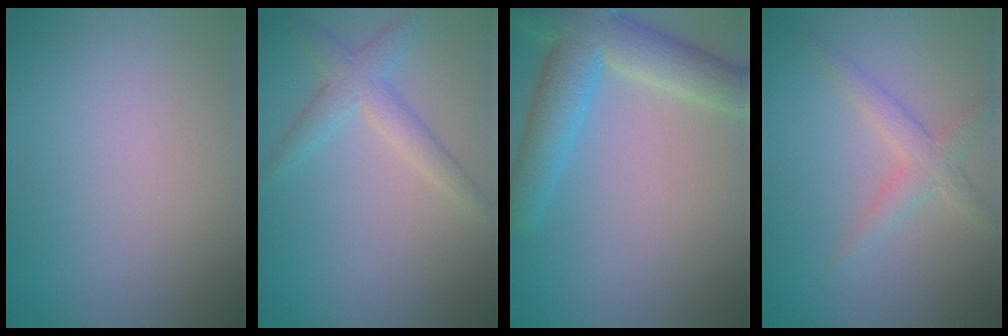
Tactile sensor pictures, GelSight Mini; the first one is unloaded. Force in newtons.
{"total": 2.9, "press": 2.9, "slide": 0.2}
{"total": 7.3, "press": 7.3, "slide": 0.4}
{"total": 2.5, "press": 2.5, "slide": 0.0}